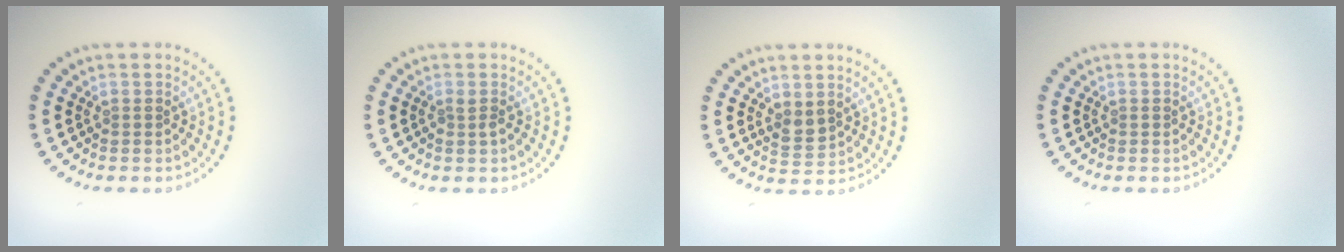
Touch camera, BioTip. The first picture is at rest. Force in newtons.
{"total": 0.6, "press": 0.6, "slide": 0.1}
{"total": 1.6, "press": 1.5, "slide": 0.5}
{"total": 0.0}